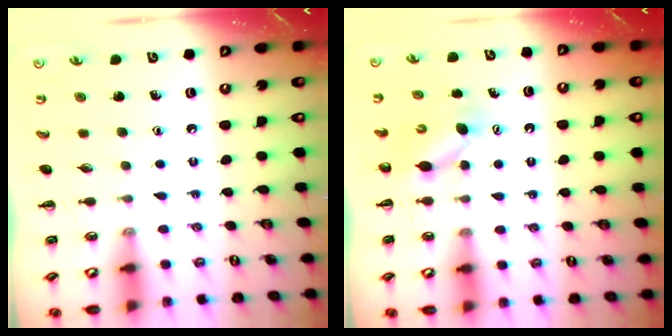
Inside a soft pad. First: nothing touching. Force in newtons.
{"total": 5.0, "press": 5.0, "slide": 0.4}